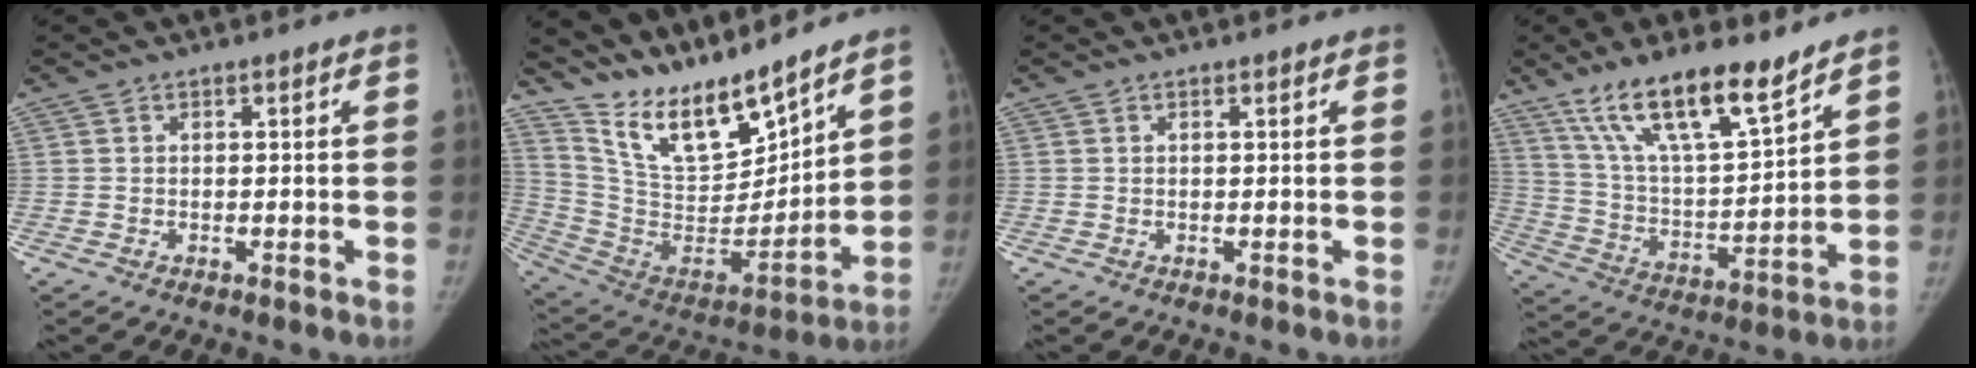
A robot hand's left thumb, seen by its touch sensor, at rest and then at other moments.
{"total": 17.6, "force": [15.2, 4.4, 7.6], "torque": [-0.097, -0.105, 0.294]}
{"total": 0.0}
{"total": 17.6, "force": [12.4, 4.6, 11.5], "torque": [-0.180, -0.062, 0.235]}